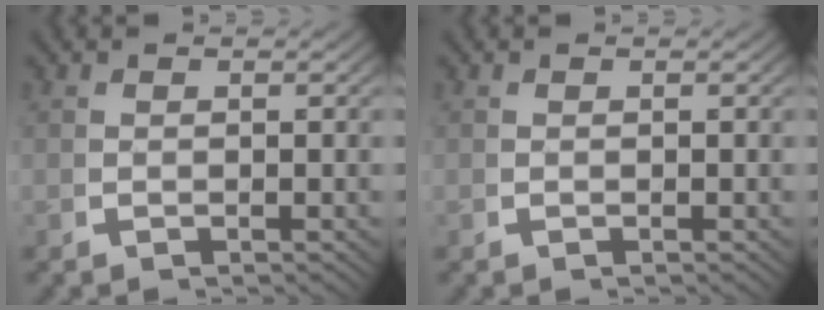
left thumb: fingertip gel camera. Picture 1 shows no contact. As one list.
[{"total": 0.0}]